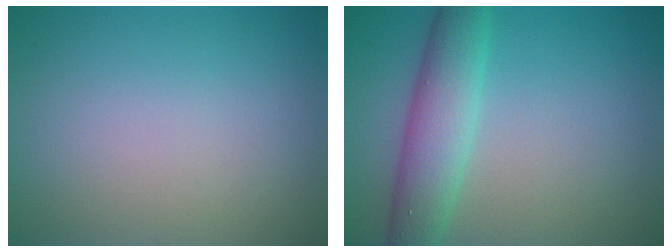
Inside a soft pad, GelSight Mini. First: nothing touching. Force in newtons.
{"total": 5.5, "press": 5.5, "slide": 0.1}